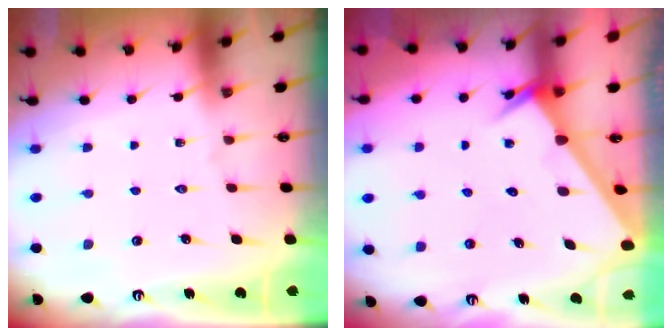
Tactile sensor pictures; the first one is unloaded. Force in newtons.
{"total": 2.6, "press": 2.6, "slide": 0.1}